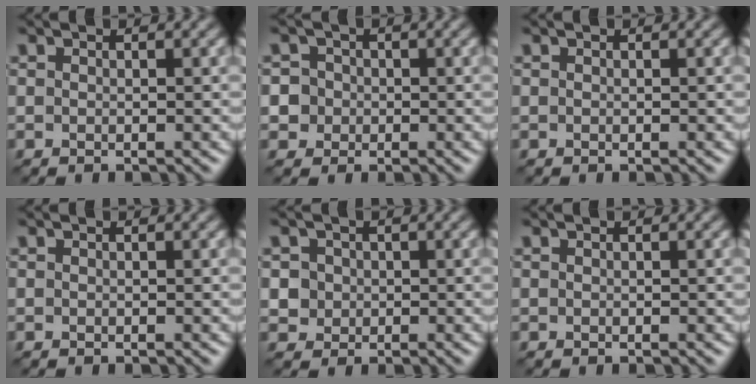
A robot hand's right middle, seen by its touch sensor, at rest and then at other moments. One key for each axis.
{"total": 4.0, "fx": 0.1, "fy": 3.8, "fz": 1.2, "tx": -0.006, "ty": 0.028, "tz": -0.013}
{"total": 0.0}
{"total": 0.0}
{"total": 2.8, "fx": 0.6, "fy": 2.5, "fz": 0.9, "tx": -0.017, "ty": 0.006, "tz": 0.015}
{"total": 0.0}